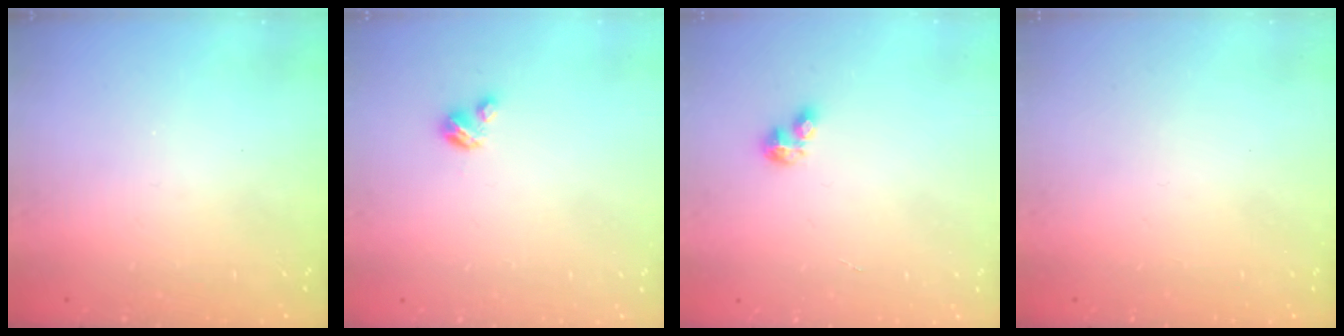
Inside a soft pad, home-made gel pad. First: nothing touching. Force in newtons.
{"total": 2.9, "press": 2.9, "slide": 0.3}
{"total": 3.4, "press": 3.4, "slide": 0.3}
{"total": 0.0}